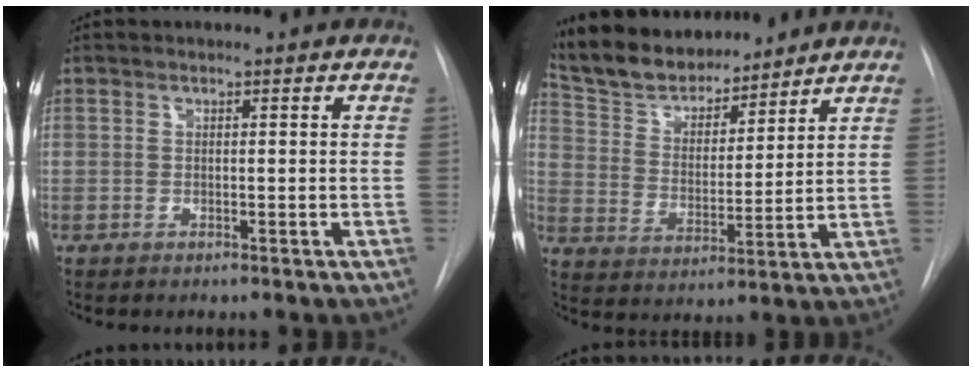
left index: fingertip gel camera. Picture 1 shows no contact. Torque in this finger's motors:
{"motor_torque": [-0.17, -0.62, -0.14, 0.01]}